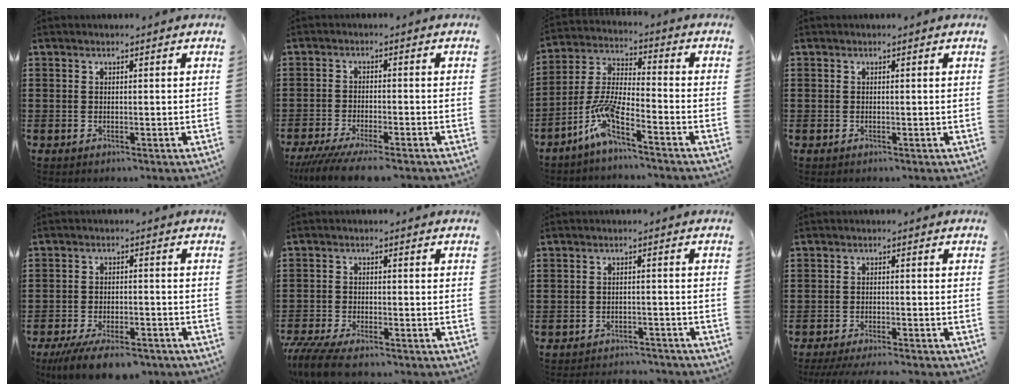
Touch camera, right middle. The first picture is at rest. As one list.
[{"total": 4.7, "force": [-4.2, 0.1, 2.0], "torque": [-0.054, -0.019, -0.086]}, {"total": 8.2, "force": [-5.9, 0.9, 5.7], "torque": [-0.133, -0.017, -0.118]}, {"total": 0.0}, {"total": 6.5, "force": [-5.5, 1.4, 3.3], "torque": [-0.067, -0.002, -0.105]}, {"total": 4.8, "force": [-4.2, 0.7, 2.2], "torque": [-0.070, -0.016, -0.090]}, {"total": 2.6, "force": [-2.6, 0.3, -0.1], "torque": [-0.005, 0.000, -0.056]}, {"total": 3.0, "force": [-2.9, -0.1, 0.9], "torque": [-0.015, -0.003, -0.058]}]